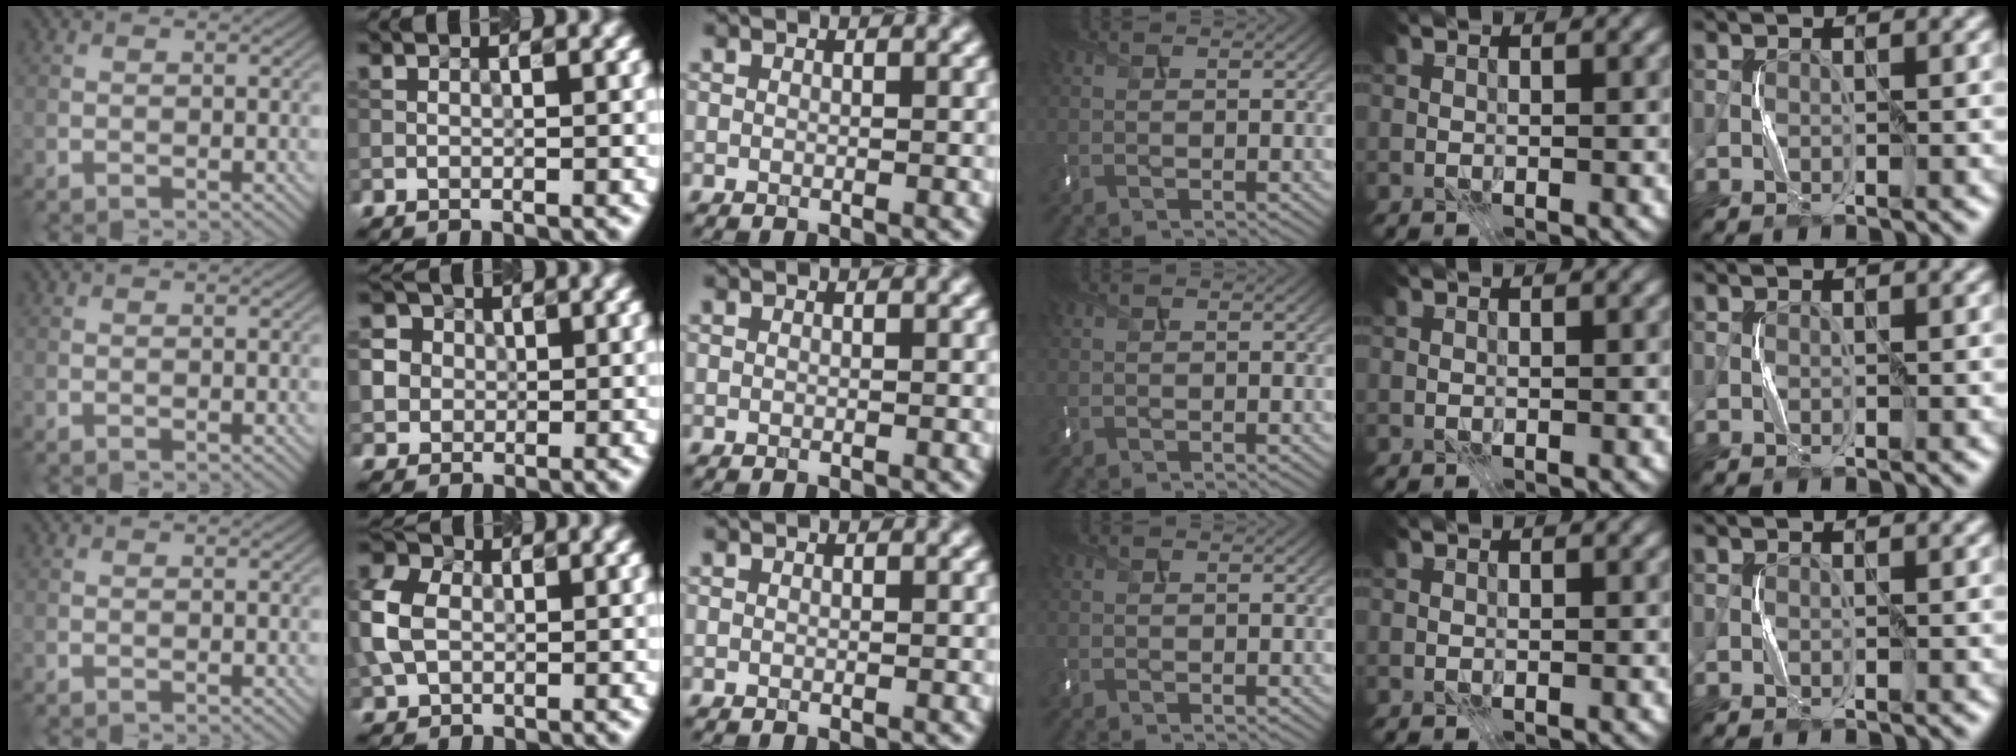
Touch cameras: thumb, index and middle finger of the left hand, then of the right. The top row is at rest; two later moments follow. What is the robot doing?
{"motion": "press", "object": "mouse"}